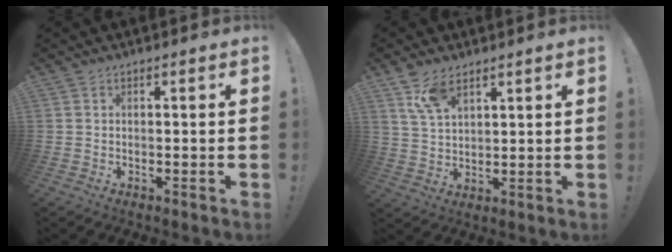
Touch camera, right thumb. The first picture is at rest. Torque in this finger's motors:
{"motor_torque": [-0.12, 0.20, -0.13, 0.17, 0.00]}